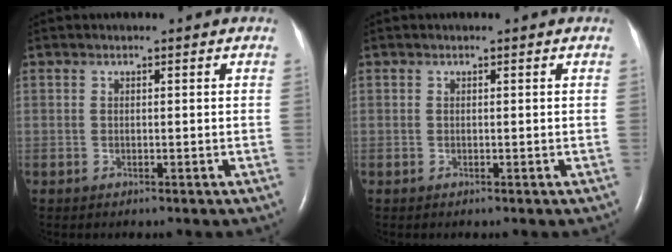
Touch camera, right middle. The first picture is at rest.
{"total": 0.0}